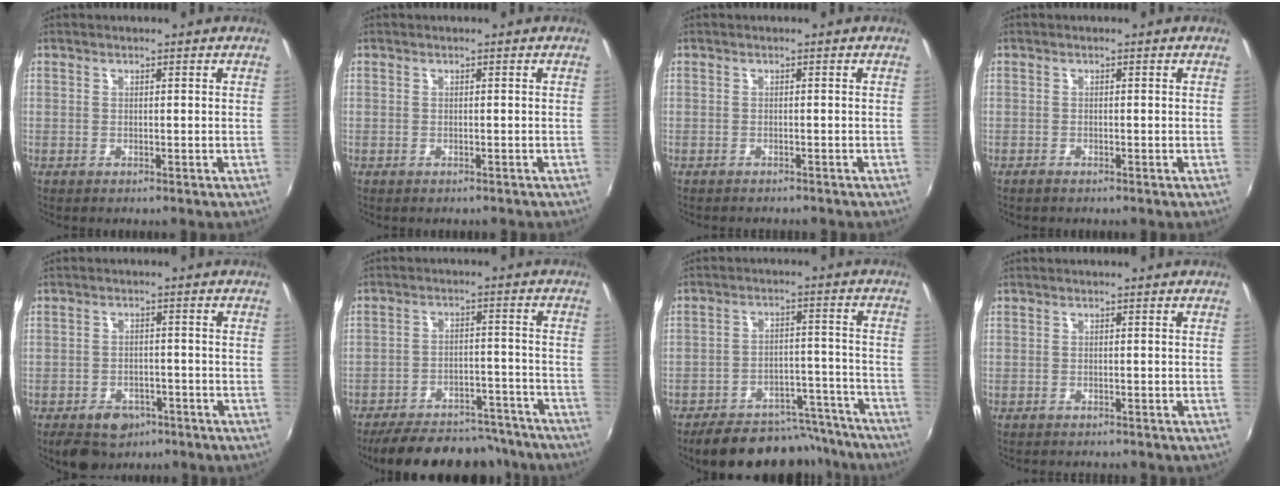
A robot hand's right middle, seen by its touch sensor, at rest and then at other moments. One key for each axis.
{"total": 0.0}
{"total": 1.9, "fx": -1.8, "fy": 0.3, "fz": 0.6, "tx": -0.017, "ty": -0.010, "tz": -0.025}
{"total": 0.9, "fx": -0.8, "fy": 0.3, "fz": 0.3, "tx": -0.007, "ty": -0.004, "tz": -0.017}
{"total": 7.8, "fx": -5.2, "fy": 4.8, "fz": 3.3, "tx": -0.077, "ty": 0.001, "tz": -0.069}
{"total": 20.0, "fx": -17.3, "fy": 6.6, "fz": 7.4, "tx": -0.145, "ty": 0.023, "tz": -0.220}
{"total": 16.4, "fx": -14.5, "fy": 5.7, "fz": 5.0, "tx": -0.092, "ty": 0.040, "tz": -0.180}
{"total": 2.1, "fx": -2.0, "fy": 0.2, "fz": 0.6, "tx": -0.018, "ty": -0.010, "tz": -0.030}